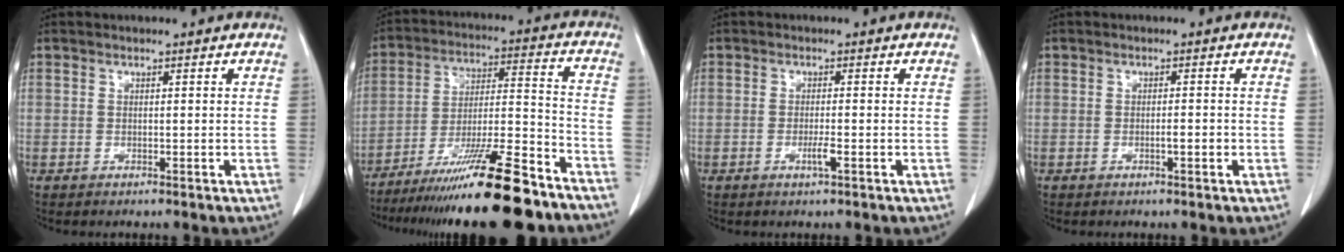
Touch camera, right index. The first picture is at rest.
{"total": 19.9, "force": [-15.7, 0.6, 12.2], "torque": [-0.193, -0.015, -0.260]}
{"total": 1.9, "force": [-0.8, 0.0, 1.7], "torque": [-0.033, -0.003, -0.014]}
{"total": 1.2, "force": [-0.5, 0.2, 1.1], "torque": [-0.020, 0.001, -0.008]}